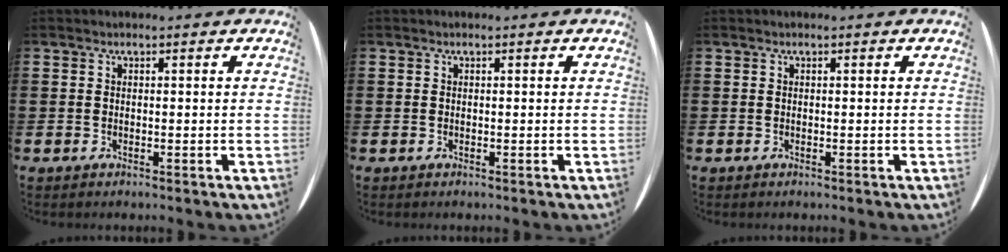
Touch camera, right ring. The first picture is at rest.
{"total": 0.0}
{"total": 0.0}